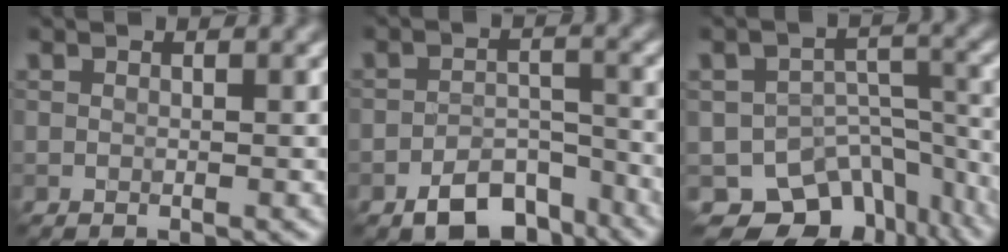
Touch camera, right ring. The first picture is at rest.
{"total": 5.6, "force": [-3.8, 2.9, 2.8], "torque": [-0.035, -0.003, -0.062]}
{"total": 9.4, "force": [-6.9, 5.6, 3.1], "torque": [-0.028, -0.008, -0.089]}